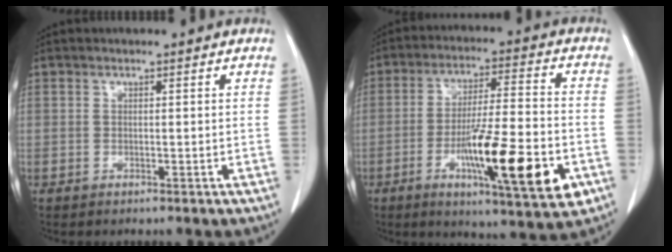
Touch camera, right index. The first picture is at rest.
{"total": 18.2, "force": [-6.2, 2.5, 16.9], "torque": [-0.265, -0.014, -0.094]}